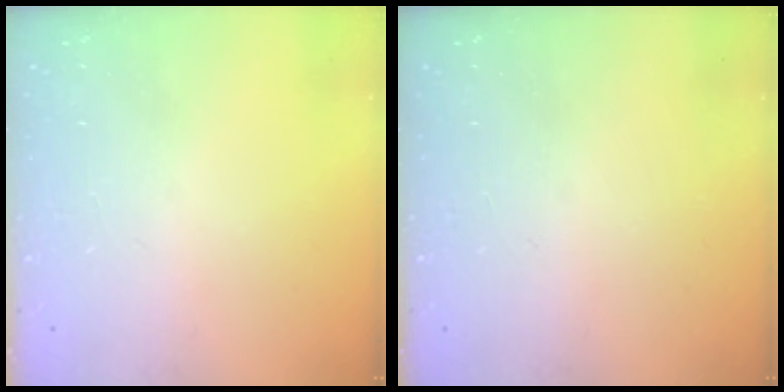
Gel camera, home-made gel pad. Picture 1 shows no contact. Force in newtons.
{"total": 0.0}